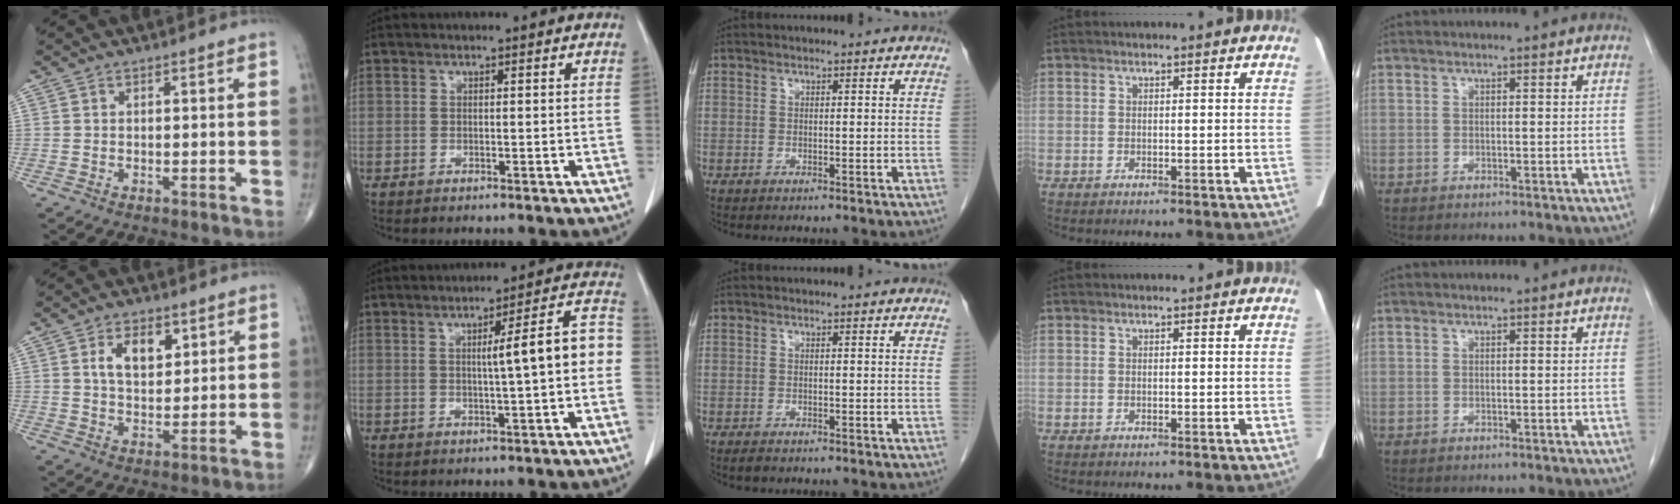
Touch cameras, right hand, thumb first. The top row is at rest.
{"thumb": {"total": 7.3, "force": [2.9, 4.2, 5.3], "torque": [-0.071, -0.015, 0.052]}, "index": {"total": 8.3, "force": [-0.2, 0.3, 8.3], "torque": [-0.107, 0.026, -0.006]}, "middle": {"total": 1.0, "force": [-0.8, 0.4, 0.5], "torque": [-0.013, -0.002, -0.011]}}